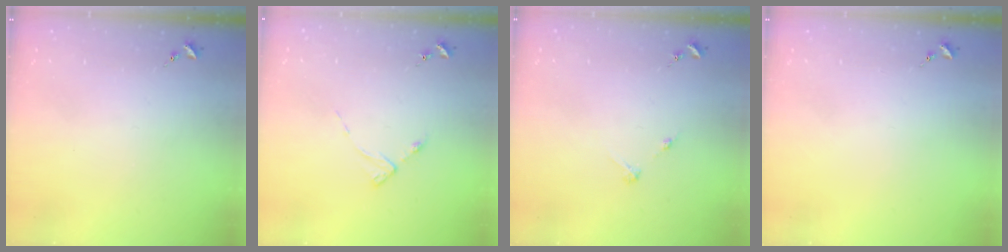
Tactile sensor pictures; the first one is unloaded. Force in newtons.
{"total": 2.7, "press": 2.7, "slide": 0.4}
{"total": 2.7, "press": 2.7, "slide": 0.3}
{"total": 0.0}